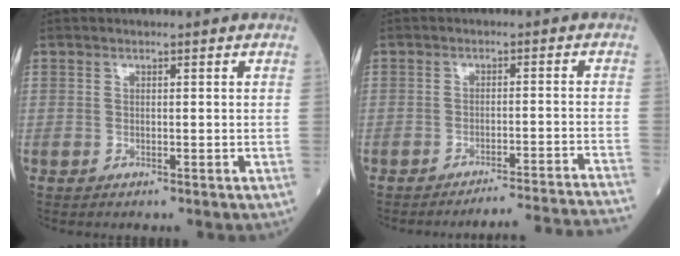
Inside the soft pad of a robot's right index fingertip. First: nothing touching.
{"total": 15.6, "force": [-15.0, -2.8, 3.2], "torque": [-0.005, -0.019, -0.184]}